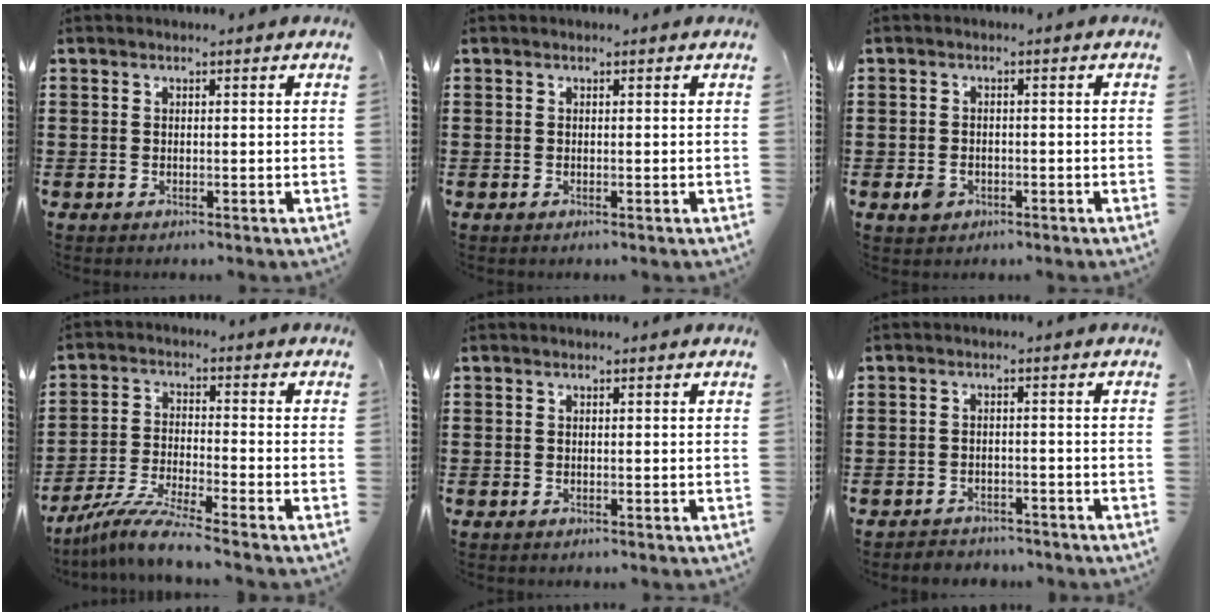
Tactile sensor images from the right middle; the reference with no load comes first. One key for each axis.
{"total": 0.0}
{"total": 2.0, "fx": -0.9, "fy": 1.4, "fz": 1.1, "tx": -0.030, "ty": -0.003, "tz": -0.019}
{"total": 6.6, "fx": -5.8, "fy": -0.3, "fz": 3.1, "tx": -0.076, "ty": -0.019, "tz": -0.113}
{"total": 0.0}
{"total": 2.4, "fx": -2.3, "fy": 0.4, "fz": -0.2, "tx": -0.005, "ty": -0.003, "tz": -0.052}